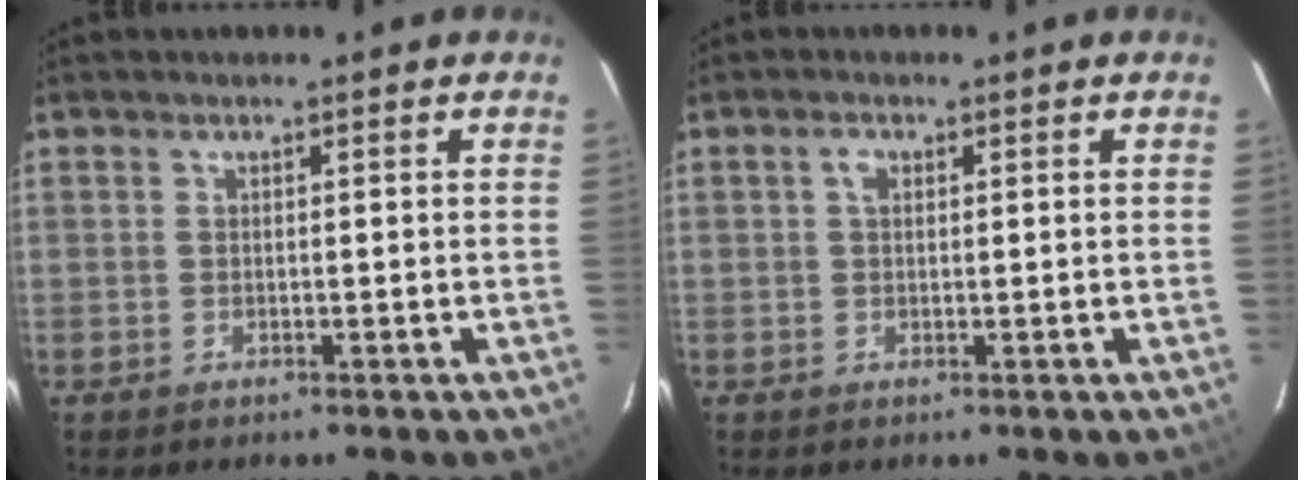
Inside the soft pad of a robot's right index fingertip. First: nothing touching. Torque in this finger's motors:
{"motor_torque": [0.01, 0.00, 0.01, 0.04]}